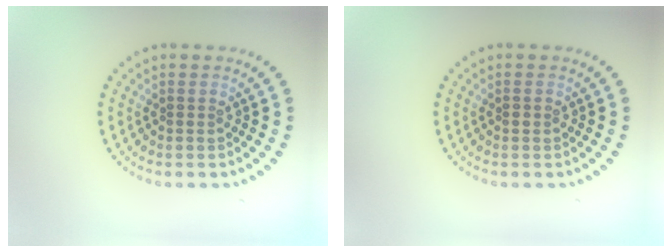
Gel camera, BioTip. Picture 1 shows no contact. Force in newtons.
{"total": 0.7, "press": 0.6, "slide": 0.1}